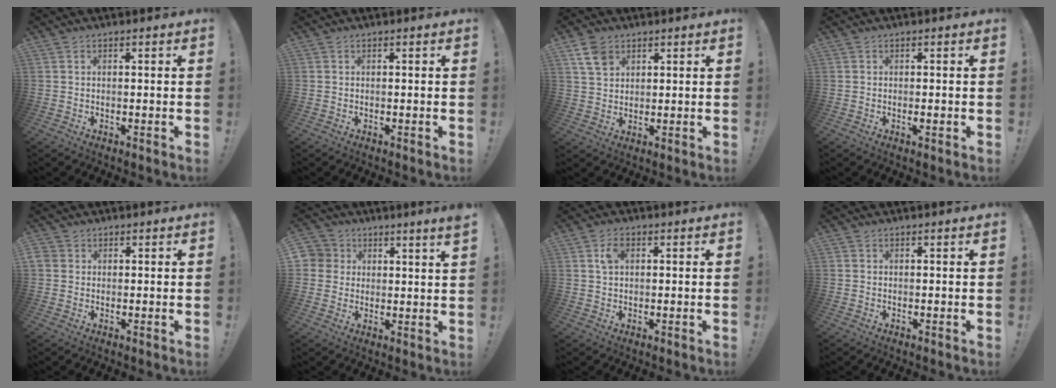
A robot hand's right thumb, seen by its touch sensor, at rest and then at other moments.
{"total": 0.0}
{"total": 7.1, "force": [3.9, 4.9, 3.3], "torque": [-0.054, -0.011, 0.077]}
{"total": 1.1, "force": [-0.2, 0.2, 1.1], "torque": [-0.014, -0.003, -0.004]}
{"total": 2.5, "force": [1.1, 2.1, 0.6], "torque": [-0.009, -0.001, 0.022]}
{"total": 4.3, "force": [3.2, 2.5, 1.3], "torque": [-0.027, -0.021, 0.061]}
{"total": 3.9, "force": [1.4, 2.4, 2.7], "torque": [-0.048, 0.003, 0.023]}
{"total": 0.0}